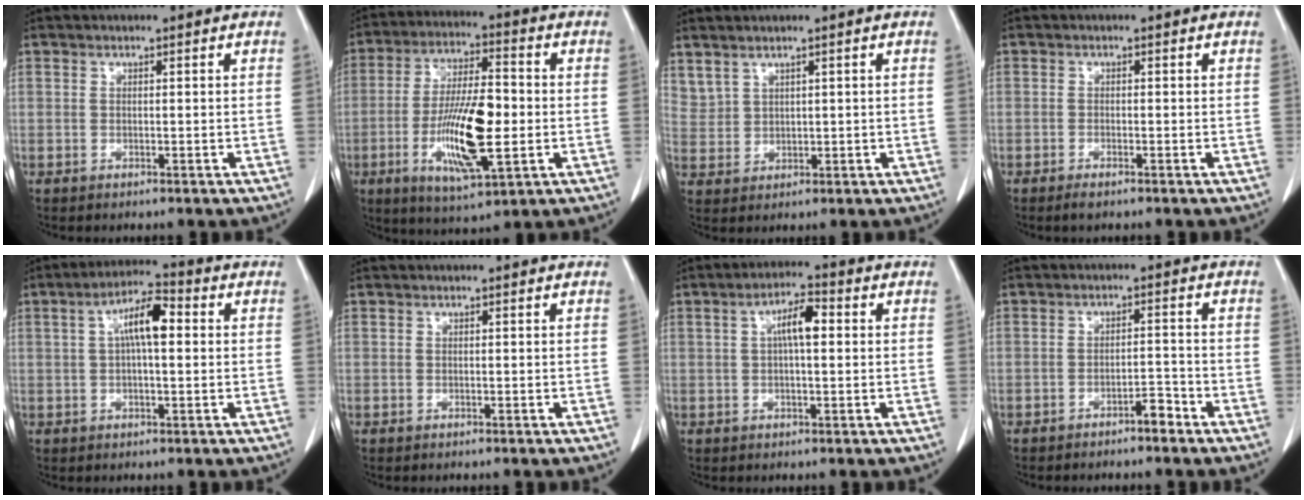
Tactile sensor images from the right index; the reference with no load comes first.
{"total": 14.2, "force": [-2.6, 3.4, 13.5], "torque": [-0.256, -0.007, -0.044]}
{"total": 3.9, "force": [2.9, 2.2, 1.2], "torque": [-0.030, 0.006, 0.075]}
{"total": 1.4, "force": [-1.1, 0.2, 0.9], "torque": [-0.018, -0.003, -0.017]}
{"total": 7.3, "force": [1.3, 1.9, 6.9], "torque": [-0.128, 0.023, 0.019]}
{"total": 0.0}
{"total": 5.3, "force": [0.9, 1.3, 5.0], "torque": [-0.091, 0.016, 0.014]}
{"total": 2.7, "force": [-2.2, 0.5, 1.5], "torque": [-0.023, 0.003, -0.036]}